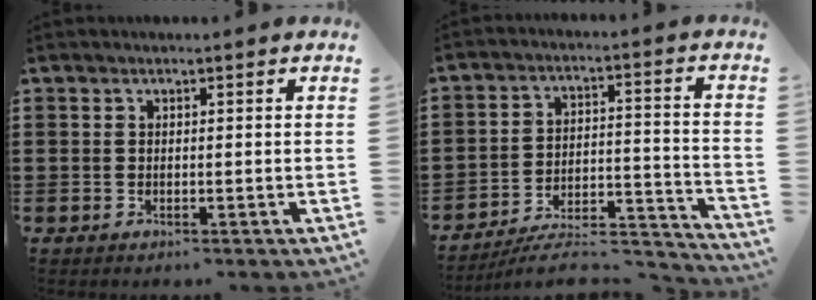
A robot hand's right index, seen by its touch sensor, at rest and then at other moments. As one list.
[{"total": 7.4, "force": [-6.8, 1.6, 2.5], "torque": [-0.037, 0.011, -0.132]}]